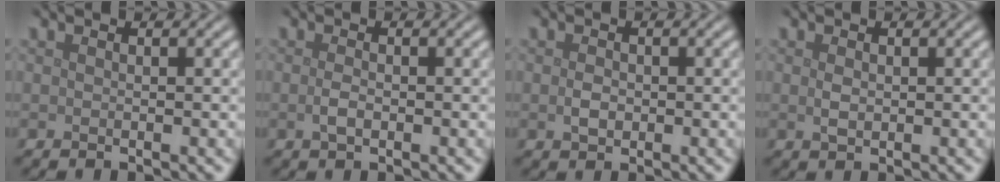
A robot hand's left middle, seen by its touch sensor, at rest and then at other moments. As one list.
[{"total": 1.2, "force": [-0.3, 0.6, 1.0], "torque": [-0.024, -0.001, -0.007]}, {"total": 1.4, "force": [-0.1, 1.0, 0.9], "torque": [-0.020, -0.002, -0.003]}, {"total": 1.2, "force": [0.1, 0.8, 0.9], "torque": [-0.022, -0.002, 0.004]}]